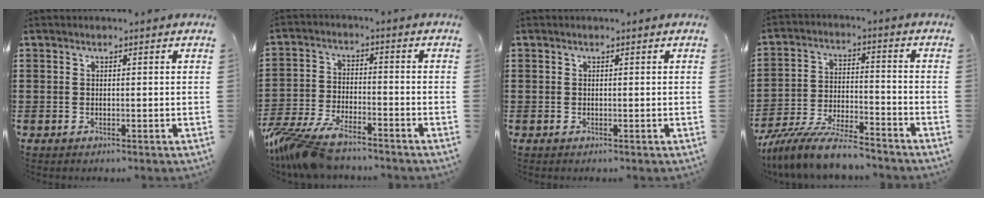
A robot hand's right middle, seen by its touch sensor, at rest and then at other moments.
{"total": 8.0, "force": [-7.1, 1.8, 3.1], "torque": [-0.089, 0.002, -0.143]}
{"total": 0.0}
{"total": 9.1, "force": [-8.2, 1.0, 3.9], "torque": [-0.082, 0.012, -0.160]}